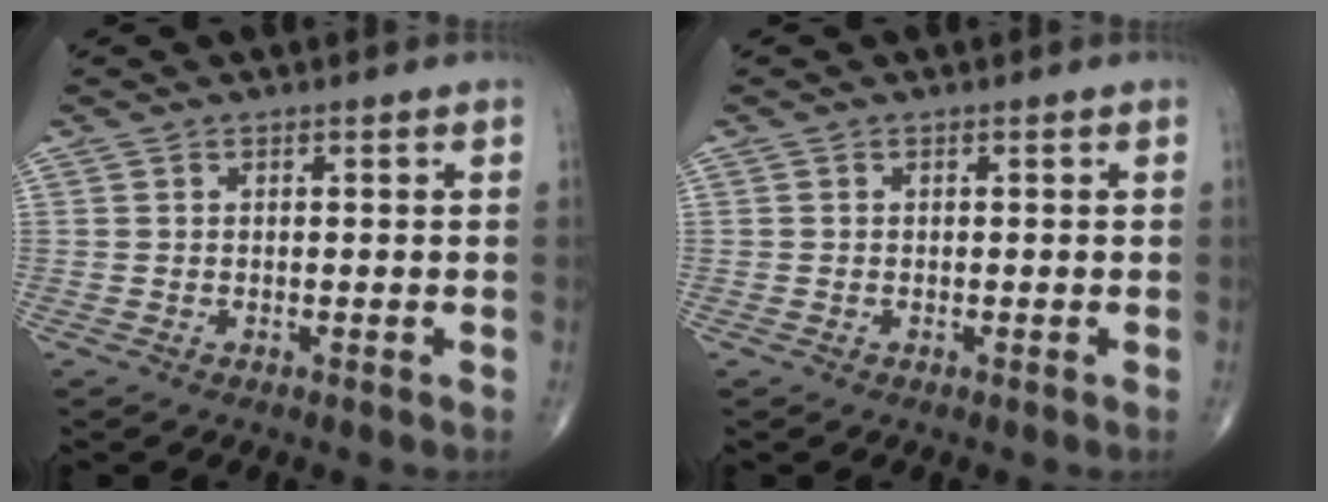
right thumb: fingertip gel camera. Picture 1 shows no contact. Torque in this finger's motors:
{"motor_torque": [0.23, 0.08, -0.13, -0.08, 0.00]}